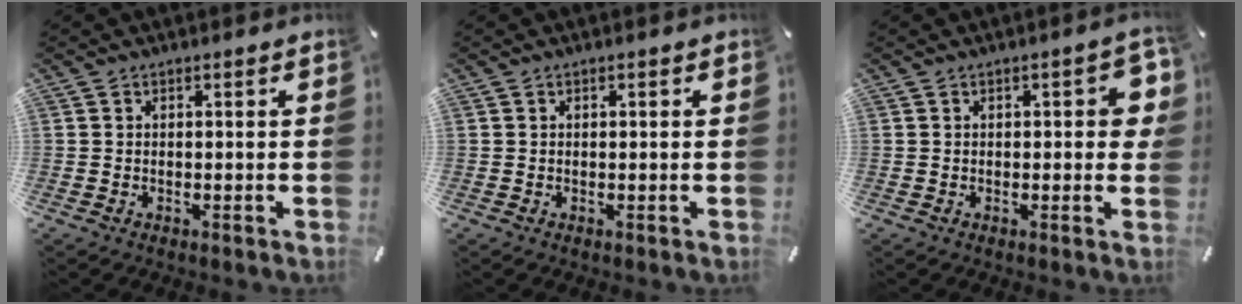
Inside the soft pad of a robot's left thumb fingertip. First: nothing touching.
{"total": 0.0}
{"total": 5.2, "force": [0.5, 2.3, 4.6], "torque": [-0.053, 0.000, 0.002]}